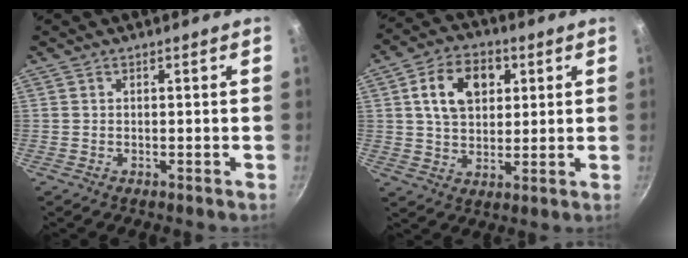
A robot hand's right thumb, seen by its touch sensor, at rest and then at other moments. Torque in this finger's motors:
{"motor_torque": [-0.99, 1.57, 1.15, 0.10, 0.31]}